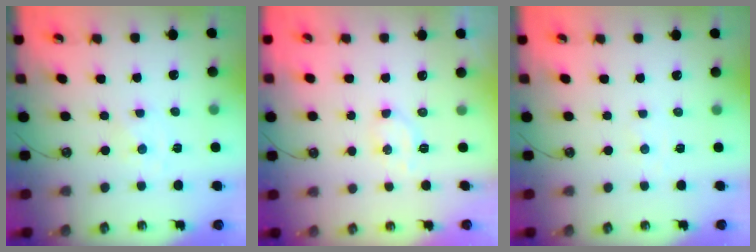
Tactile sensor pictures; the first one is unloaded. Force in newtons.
{"total": 4.0, "press": 3.9, "slide": 0.7}
{"total": 1.4, "press": 1.4, "slide": 0.2}